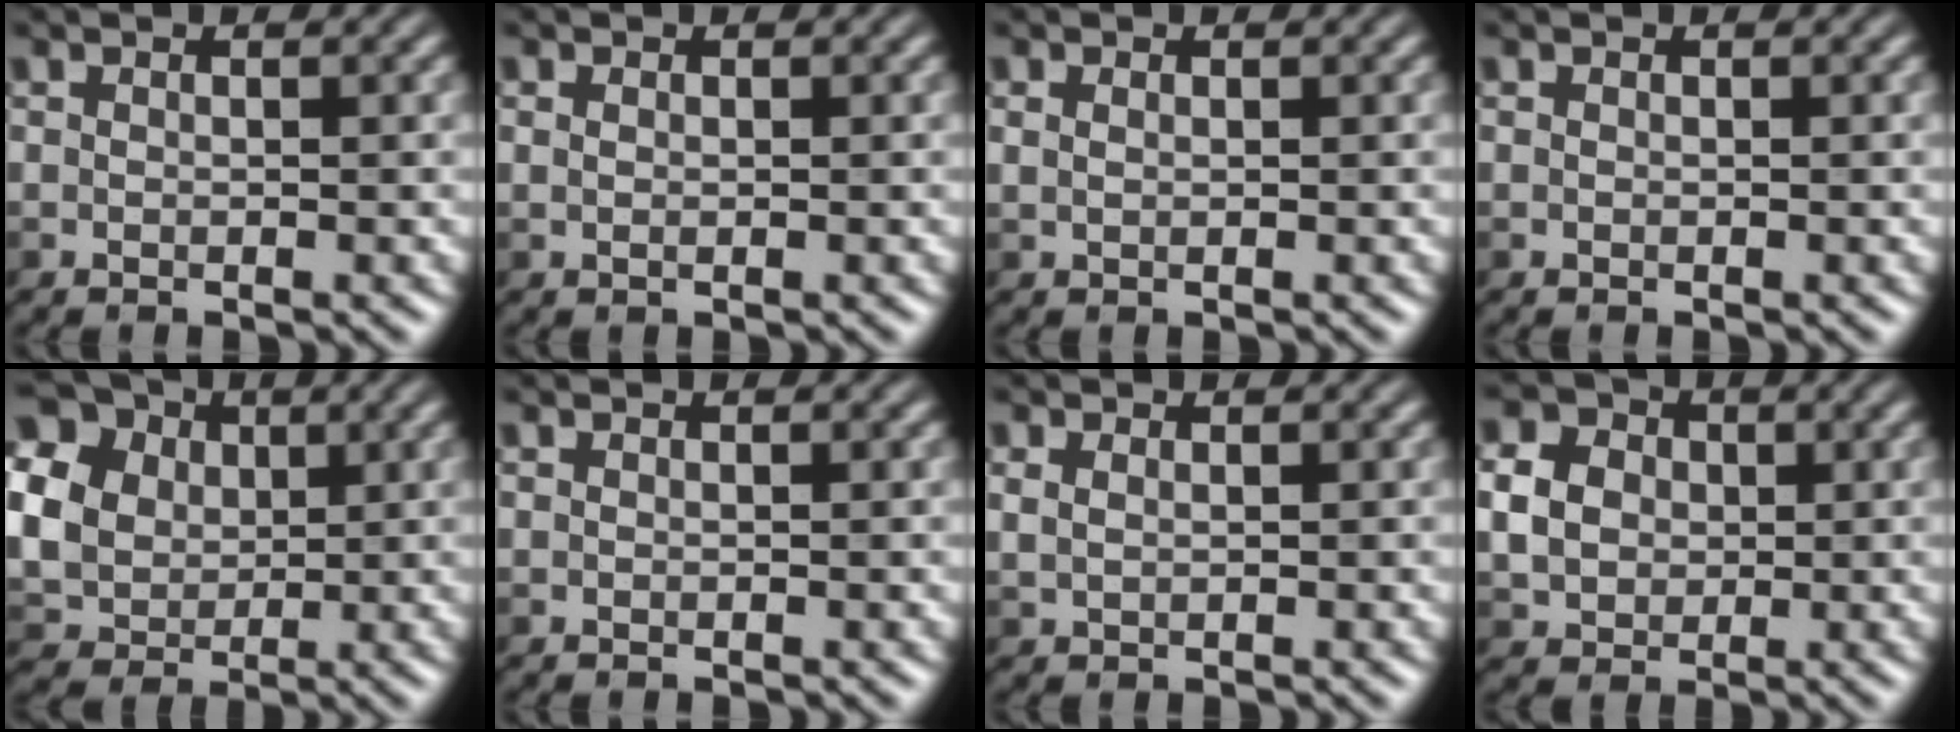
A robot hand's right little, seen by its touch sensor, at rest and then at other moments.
{"total": 0.5, "force": [0.1, 0.4, 0.4], "torque": [-0.008, -0.001, 0.003]}
{"total": 0.8, "force": [0.3, 0.5, 0.5], "torque": [-0.011, -0.002, 0.007]}
{"total": 0.0}
{"total": 13.3, "force": [3.6, 11.2, 6.3], "torque": [-0.163, 0.016, 0.056]}
{"total": 0.0}
{"total": 1.3, "force": [0.5, 0.9, 0.8], "torque": [-0.017, -0.002, 0.014]}
{"total": 4.1, "force": [0.2, 3.5, 2.1], "torque": [-0.042, 0.006, 0.004]}